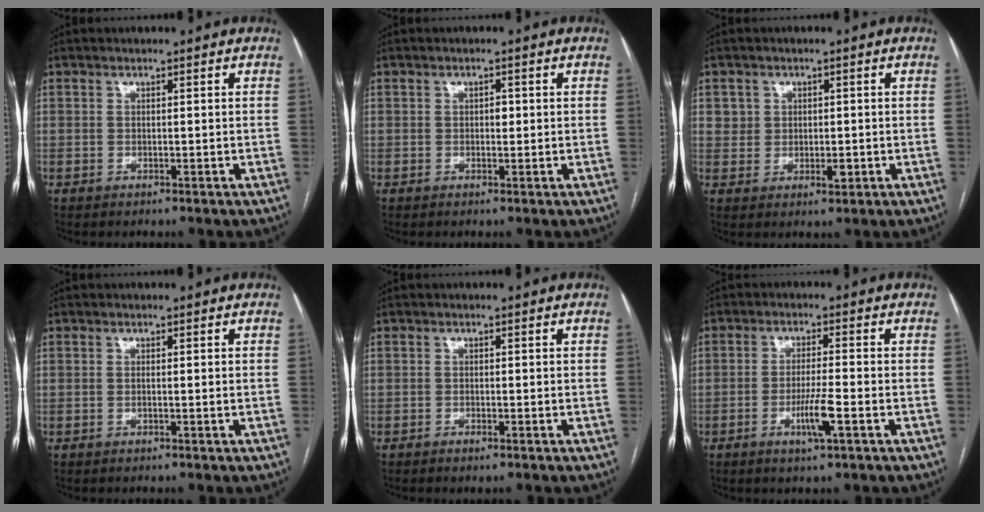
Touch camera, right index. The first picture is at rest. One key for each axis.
{"total": 1.2, "fx": 0.1, "fy": 0.7, "fz": 1.0, "tx": -0.012, "ty": 0.003, "tz": 0.000}
{"total": 3.2, "fx": 0.4, "fy": 2.9, "fz": 1.5, "tx": -0.017, "ty": 0.003, "tz": 0.008}
{"total": 0.7, "fx": 0.0, "fy": 0.0, "fz": 0.7, "tx": -0.016, "ty": -0.002, "tz": 0.001}
{"total": 0.9, "fx": -0.7, "fy": 0.2, "fz": 0.6, "tx": -0.011, "ty": -0.001, "tz": -0.009}
{"total": 5.2, "fx": -2.0, "fy": -0.1, "fz": 4.8, "tx": -0.090, "ty": -0.009, "tz": -0.037}